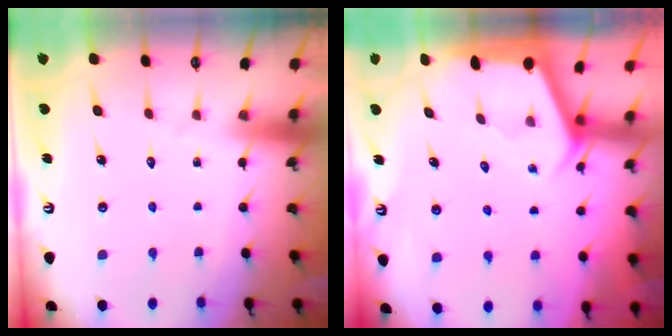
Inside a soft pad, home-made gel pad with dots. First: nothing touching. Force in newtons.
{"total": 2.2, "press": 2.2, "slide": 0.3}